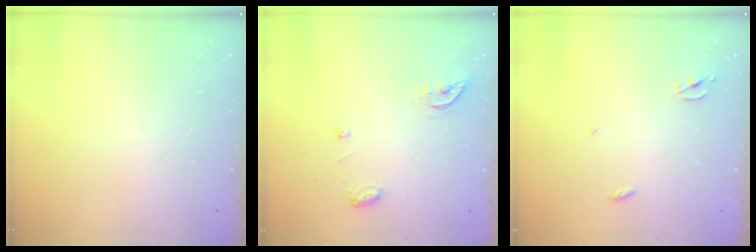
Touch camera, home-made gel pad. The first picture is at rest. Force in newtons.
{"total": 6.4, "press": 6.4, "slide": 0.6}
{"total": 2.5, "press": 2.5, "slide": 0.1}